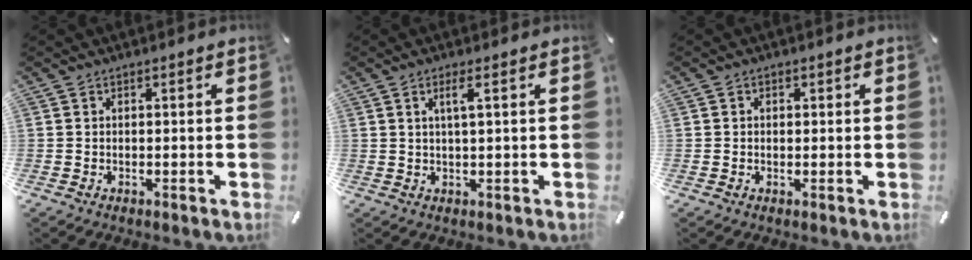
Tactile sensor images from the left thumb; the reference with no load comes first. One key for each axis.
{"total": 3.3, "fx": 1.3, "fy": 0.2, "fz": 3.1, "tx": -0.062, "ty": 0.000, "tz": 0.019}
{"total": 1.0, "fx": 0.1, "fy": 0.9, "fz": 0.4, "tx": 0.000, "ty": 0.003, "tz": -0.002}